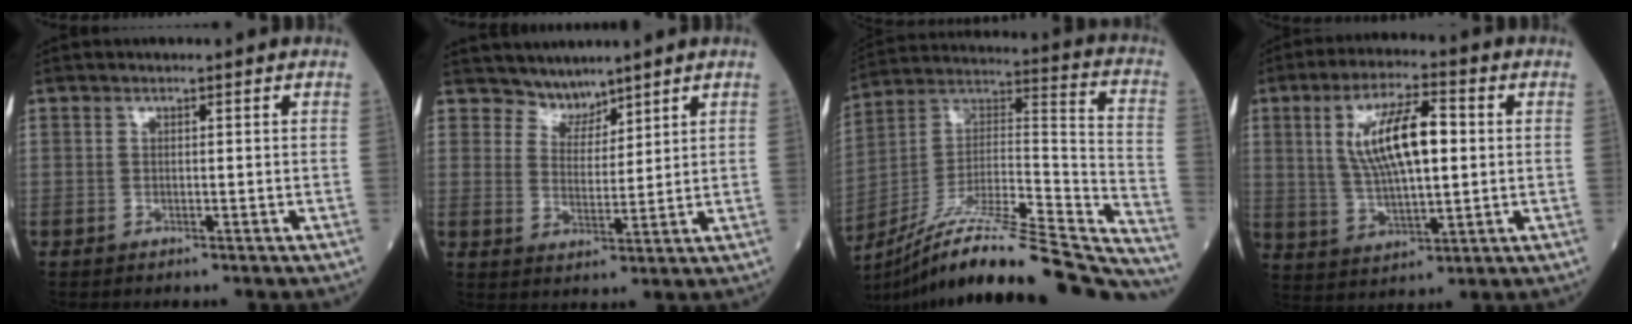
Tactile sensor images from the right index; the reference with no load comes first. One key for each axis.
{"total": 3.7, "fx": 3.5, "fy": 1.1, "fz": -0.5, "tx": 0.008, "ty": 0.003, "tz": 0.069}
{"total": 32.5, "fx": -29.0, "fy": 2.1, "fz": 14.7, "tx": -0.183, "ty": -0.013, "tz": -0.436}
{"total": 11.9, "fx": 2.3, "fy": 3.4, "fz": 11.2, "tx": -0.219, "ty": 0.012, "tz": 0.047}